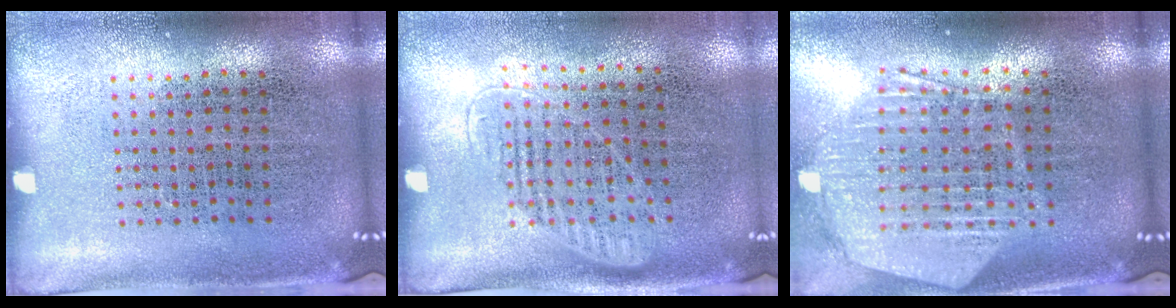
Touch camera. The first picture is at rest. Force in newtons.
{"total": 1.2, "press": 1.0, "slide": 0.7}
{"total": 1.4, "press": 1.4, "slide": 0.4}